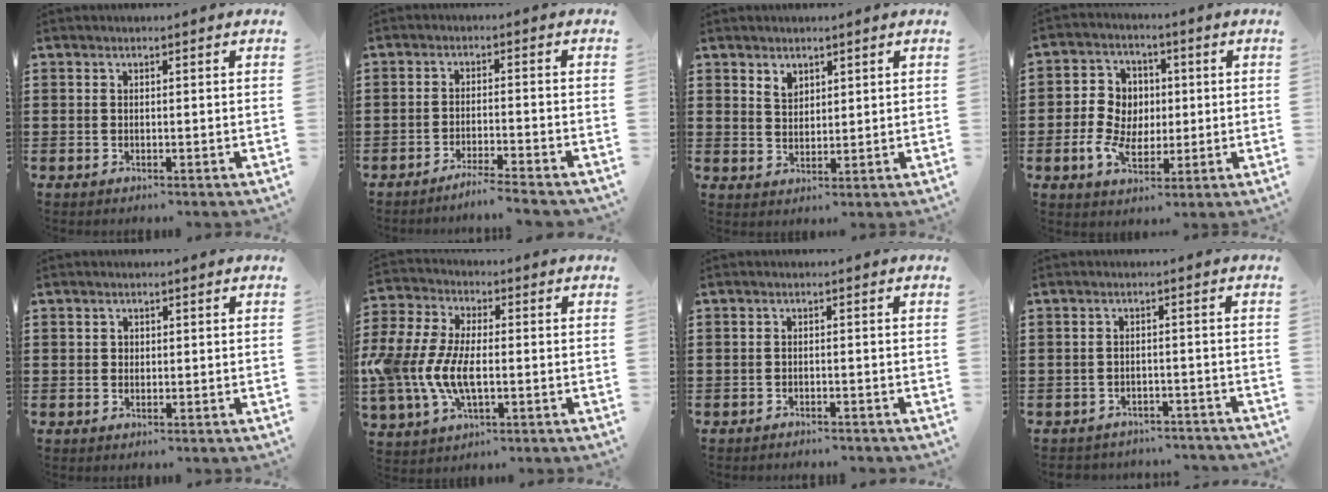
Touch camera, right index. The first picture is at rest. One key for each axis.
{"total": 3.2, "fx": -3.0, "fy": -0.5, "fz": 0.9, "tx": -0.017, "ty": -0.002, "tz": -0.060}
{"total": 2.5, "fx": 2.0, "fy": 1.5, "fz": 0.5, "tx": -0.015, "ty": 0.004, "tz": 0.038}
{"total": 6.9, "fx": -0.8, "fy": 6.0, "fz": 3.3, "tx": -0.091, "ty": 0.019, "tz": -0.018}
{"total": 0.7, "fx": 0.2, "fy": 0.6, "fz": 0.2, "tx": -0.005, "ty": 0.004, "tz": 0.005}
{"total": 9.2, "fx": -1.8, "fy": 5.1, "fz": 7.5, "tx": -0.195, "ty": -0.008, "tz": -0.042}
{"total": 1.2, "fx": -1.2, "fy": 0.1, "fz": 0.0, "tx": -0.005, "ty": 0.001, "tz": -0.026}
{"total": 2.5, "fx": -2.4, "fy": 0.5, "fz": -0.1, "tx": -0.006, "ty": -0.002, "tz": -0.054}